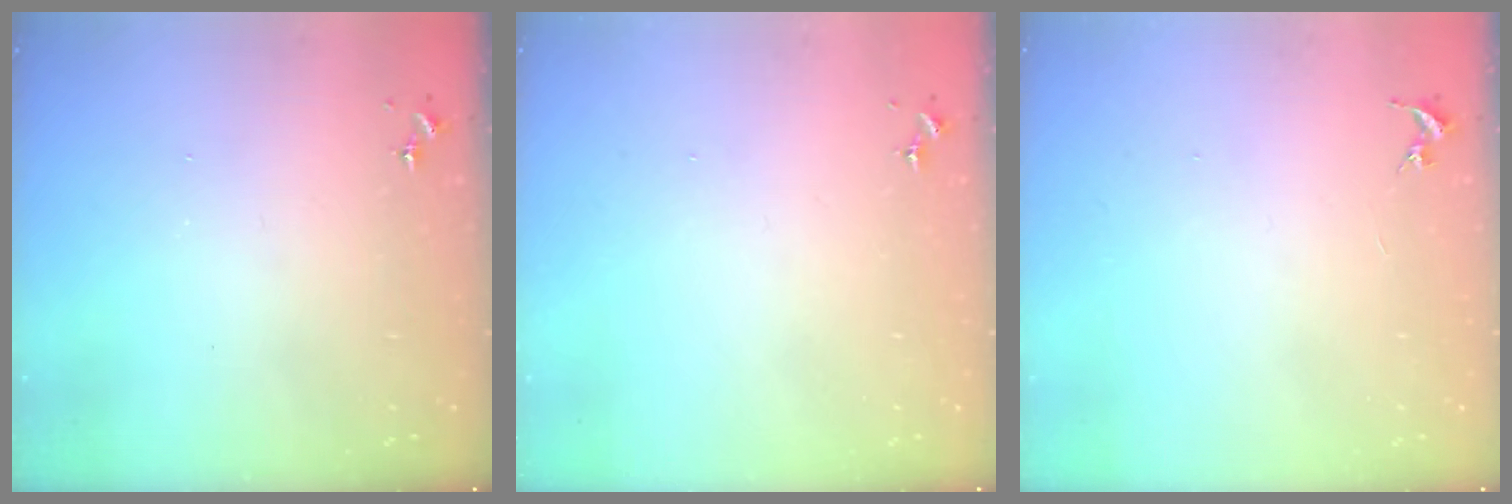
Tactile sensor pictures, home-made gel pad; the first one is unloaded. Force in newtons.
{"total": 0.0}
{"total": 0.0}